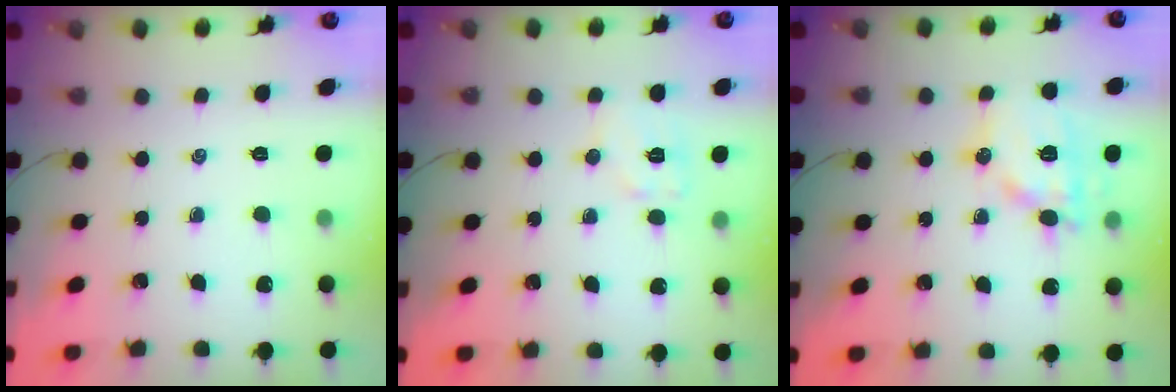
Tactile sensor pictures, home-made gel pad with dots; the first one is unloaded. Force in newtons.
{"total": 6.8, "press": 6.7, "slide": 0.6}
{"total": 14.0, "press": 13.9, "slide": 1.1}